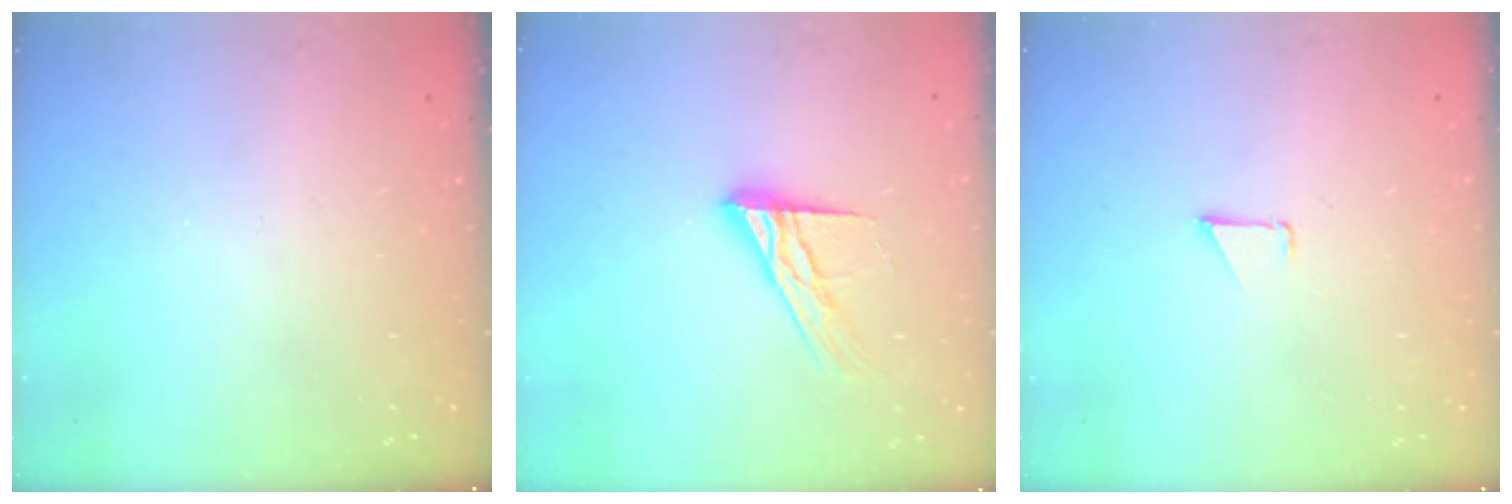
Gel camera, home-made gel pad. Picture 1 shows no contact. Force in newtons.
{"total": 13.1, "press": 13.1, "slide": 1.0}
{"total": 0.9, "press": 0.8, "slide": 0.1}